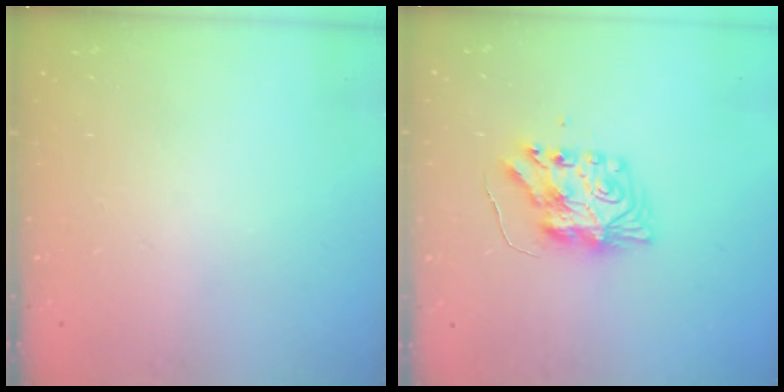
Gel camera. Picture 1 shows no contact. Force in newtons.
{"total": 9.3, "press": 9.3, "slide": 0.7}